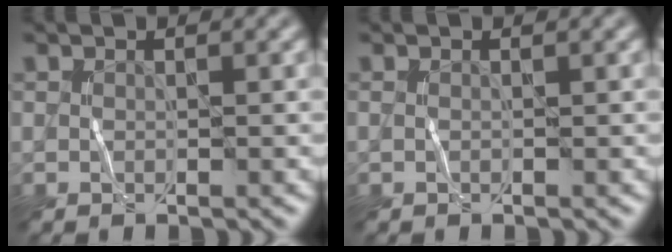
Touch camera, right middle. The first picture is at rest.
{"total": 0.0}